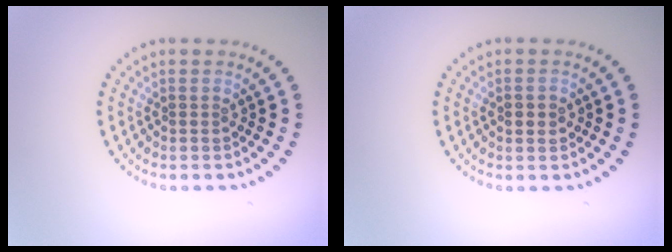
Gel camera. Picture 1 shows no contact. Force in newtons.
{"total": 2.0, "press": 2.0, "slide": 0.1}